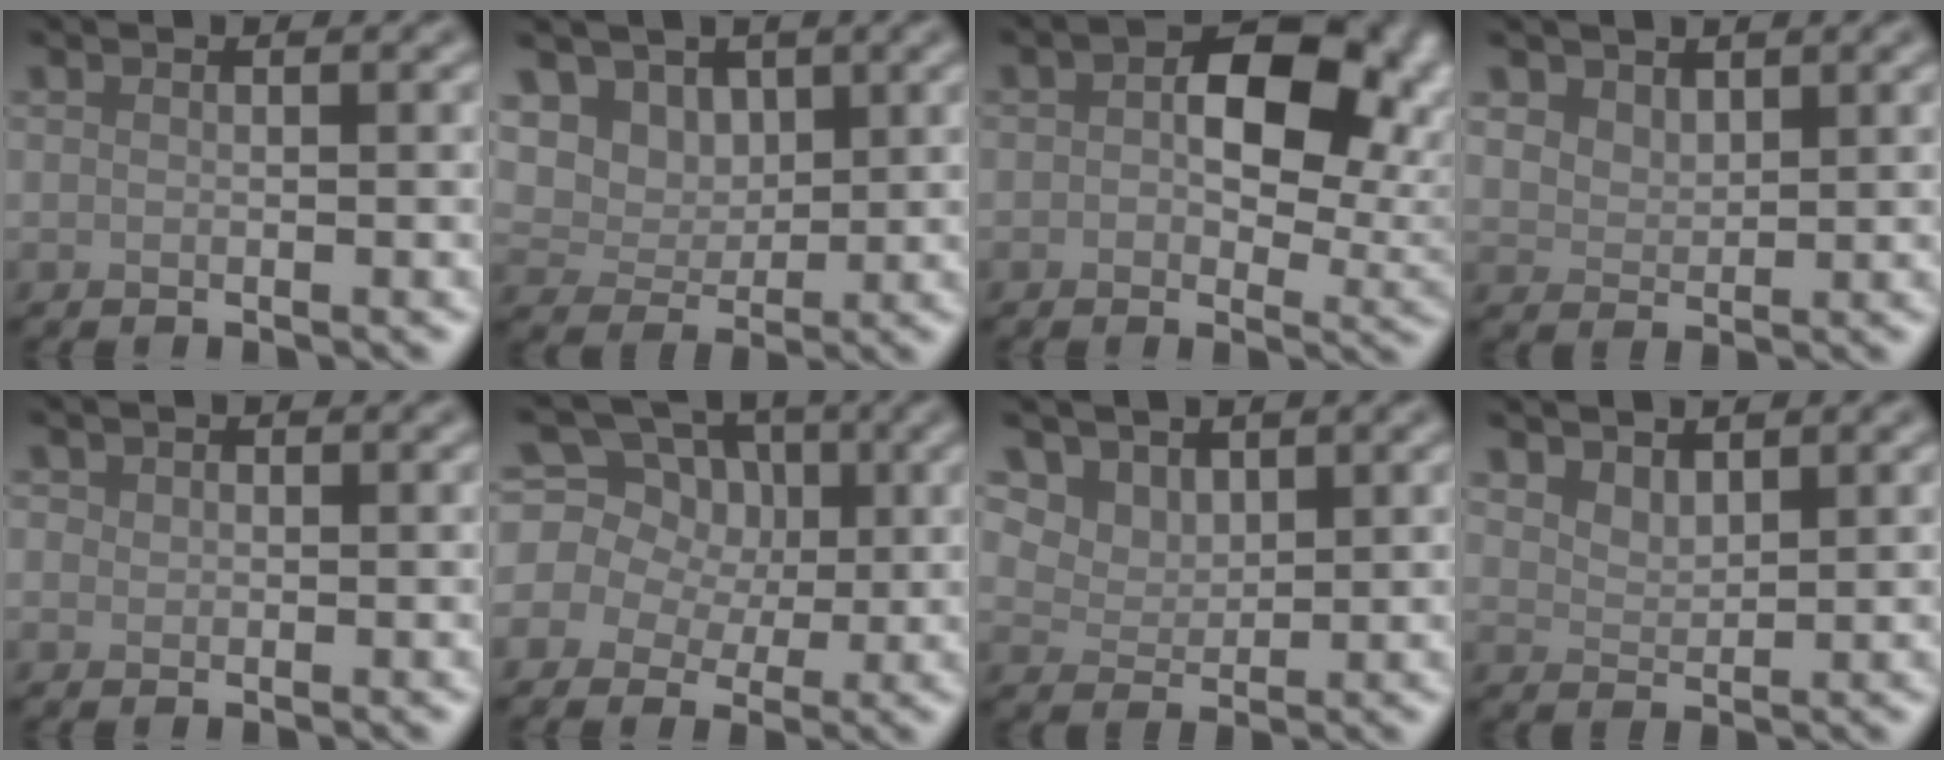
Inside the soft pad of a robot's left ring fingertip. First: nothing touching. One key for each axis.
{"total": 6.3, "fx": 3.0, "fy": 4.7, "fz": 3.1, "tx": -0.068, "ty": 0.002, "tz": 0.043}
{"total": 11.0, "fx": 2.3, "fy": 6.4, "fz": 8.6, "tx": -0.097, "ty": 0.004, "tz": 0.027}
{"total": 1.9, "fx": 1.4, "fy": 1.2, "fz": 0.7, "tx": -0.016, "ty": -0.003, "tz": 0.027}
{"total": 0.9, "fx": 0.3, "fy": 0.9, "fz": 0.2, "tx": 0.002, "ty": -0.001, "tz": 0.000}
{"total": 11.0, "fx": 3.8, "fy": 8.8, "fz": 5.3, "tx": -0.108, "ty": 0.037, "tz": 0.023}
{"total": 4.1, "fx": 2.9, "fy": 2.6, "fz": 1.4, "tx": -0.047, "ty": -0.017, "tz": 0.068}
{"total": 2.0, "fx": 1.7, "fy": 0.8, "fz": 0.8, "tx": -0.015, "ty": -0.001, "tz": 0.036}